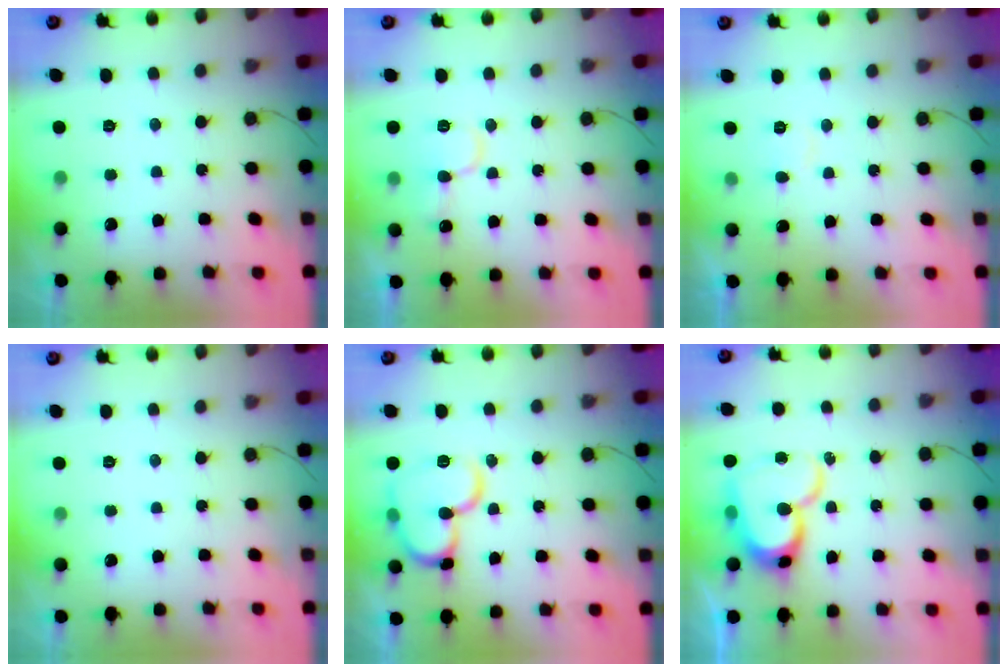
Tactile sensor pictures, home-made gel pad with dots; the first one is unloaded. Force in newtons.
{"total": 9.9, "press": 9.8, "slide": 1.5}
{"total": 3.5, "press": 3.5, "slide": 0.4}
{"total": 0.0}
{"total": 15.7, "press": 15.6, "slide": 1.9}
{"total": 15.1, "press": 15.0, "slide": 1.2}